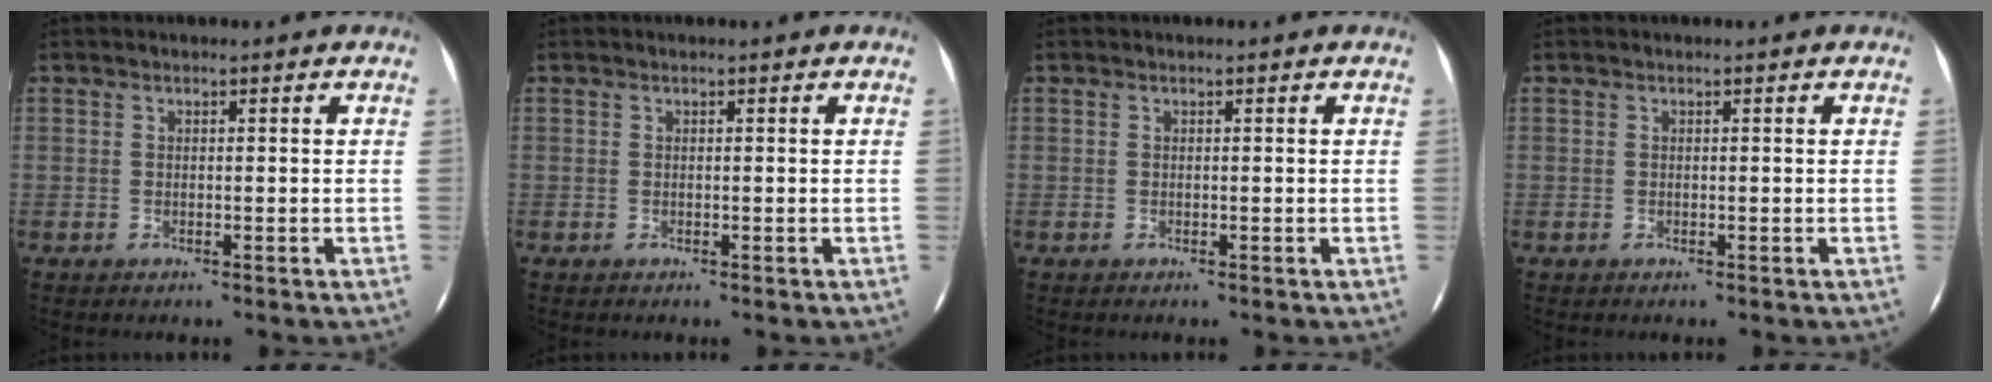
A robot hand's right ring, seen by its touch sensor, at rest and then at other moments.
{"total": 0.0}
{"total": 0.0}
{"total": 0.0}